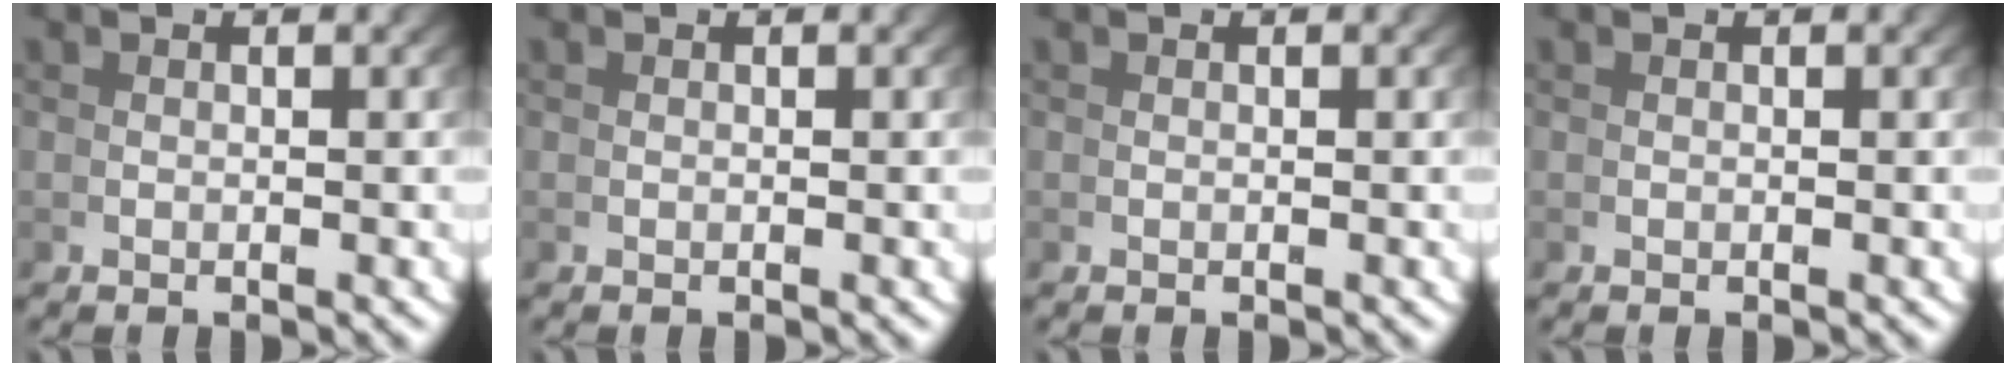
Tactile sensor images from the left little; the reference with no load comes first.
{"total": 0.0}
{"total": 0.0}
{"total": 0.0}